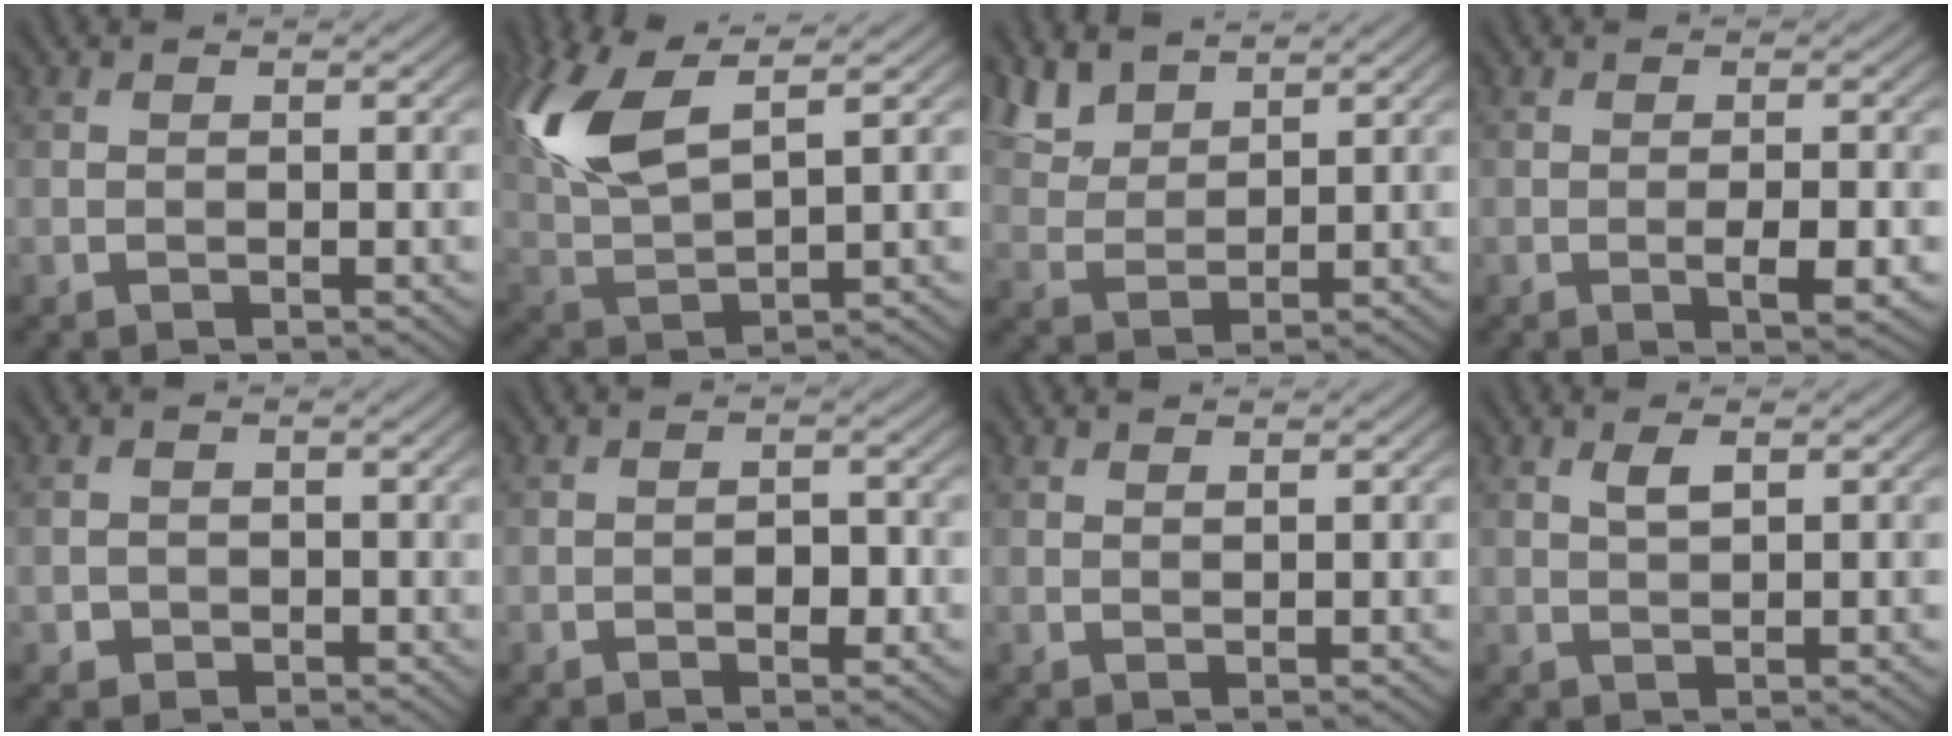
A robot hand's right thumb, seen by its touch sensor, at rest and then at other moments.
{"total": 11.3, "force": [5.1, 4.1, 9.1], "torque": [-0.232, 0.015, 0.104]}
{"total": 5.4, "force": [4.3, 2.1, 2.4], "torque": [-0.067, 0.006, 0.096]}
{"total": 3.4, "force": [-1.0, 0.7, 3.2], "torque": [-0.055, 0.001, -0.014]}
{"total": 1.4, "force": [-0.4, 1.3, 0.1], "torque": [0.001, -0.005, -0.011]}
{"total": 2.2, "force": [-0.7, 1.2, 1.7], "torque": [-0.025, 0.003, -0.012]}
{"total": 0.9, "force": [0.8, 0.0, 0.3], "torque": [-0.009, -0.001, 0.016]}
{"total": 1.9, "force": [1.0, 0.7, 1.5], "torque": [-0.034, 0.000, 0.022]}